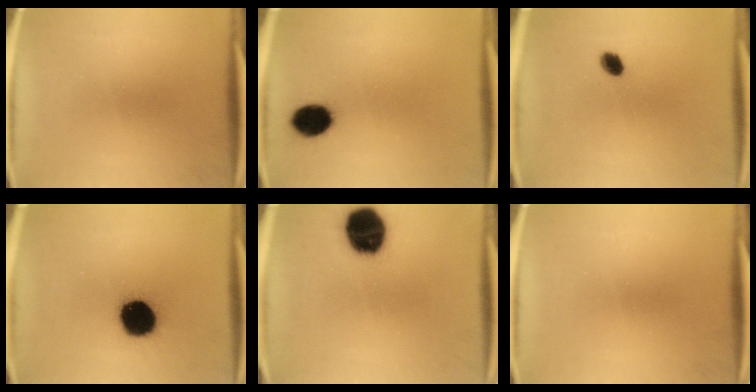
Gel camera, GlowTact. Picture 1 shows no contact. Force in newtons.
{"total": 8.0}
{"total": 2.9}
{"total": 16.0}
{"total": 16.1}
{"total": 0.0}